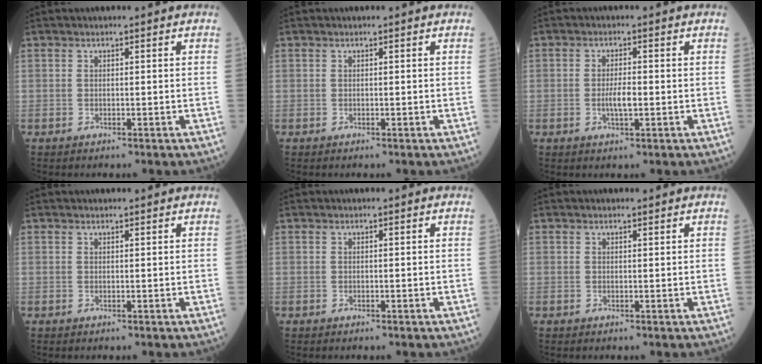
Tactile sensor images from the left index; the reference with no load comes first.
{"total": 0.0}
{"total": 2.9, "force": [-0.4, 0.6, 2.8], "torque": [-0.057, -0.002, -0.007]}
{"total": 1.0, "force": [1.0, 0.0, 0.3], "torque": [-0.010, 0.004, 0.016]}
{"total": 0.0}
{"total": 0.8, "force": [0.7, 0.0, 0.4], "torque": [-0.013, 0.000, 0.012]}